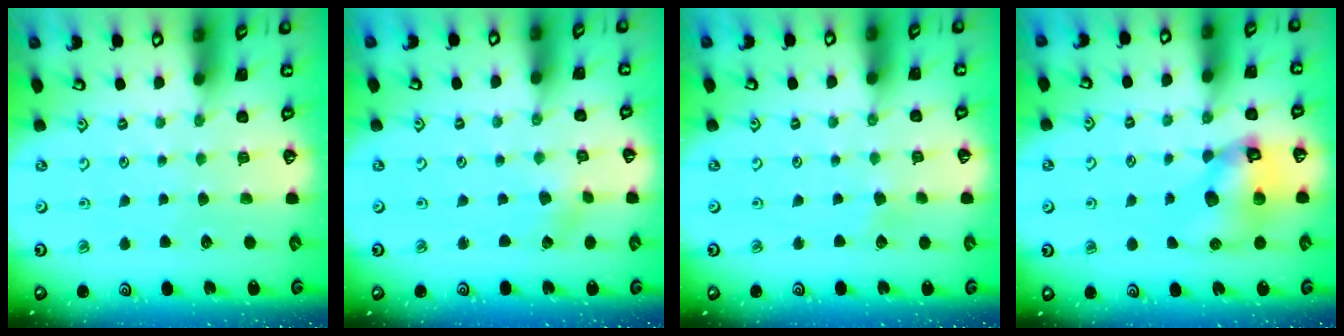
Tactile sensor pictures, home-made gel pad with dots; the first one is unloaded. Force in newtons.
{"total": 1.5, "press": 1.4, "slide": 0.2}
{"total": 2.9, "press": 2.9, "slide": 0.3}
{"total": 11.4, "press": 11.2, "slide": 1.9}